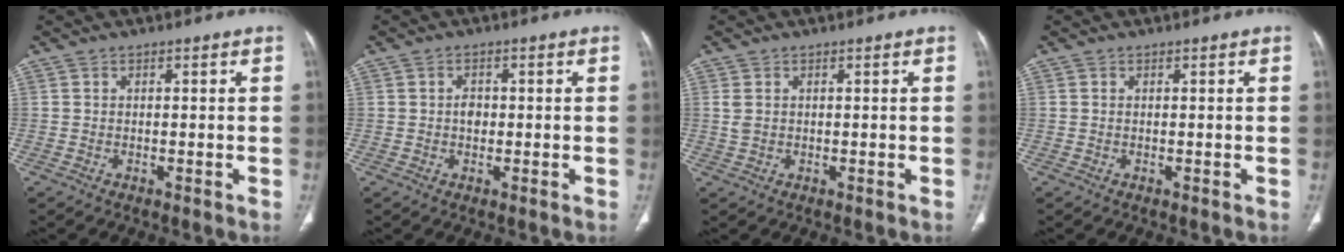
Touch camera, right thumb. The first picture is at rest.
{"total": 2.0, "force": [-0.1, 1.5, 1.3], "torque": [-0.012, 0.004, -0.003]}
{"total": 1.8, "force": [0.4, 1.3, 1.2], "torque": [-0.031, 0.004, 0.015]}
{"total": 0.0}